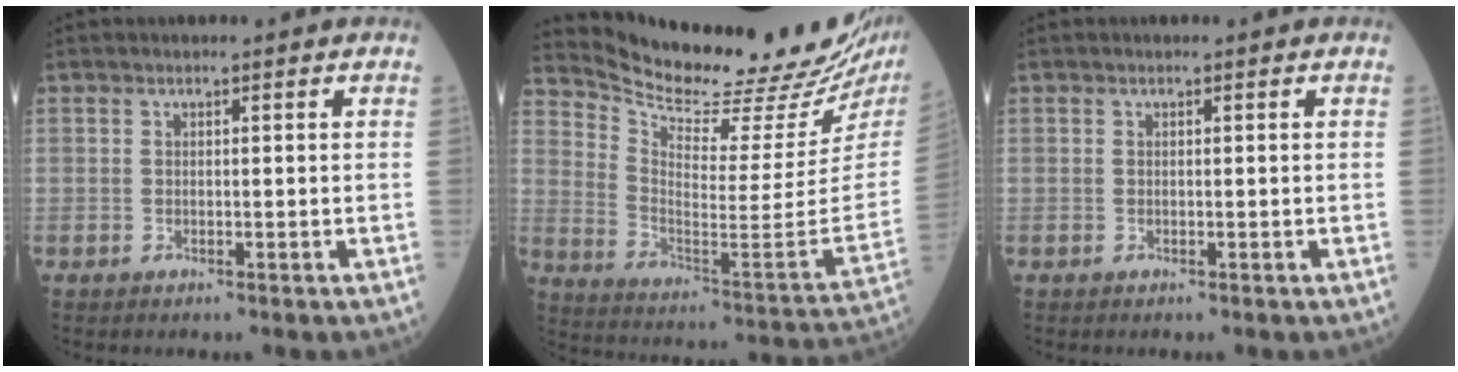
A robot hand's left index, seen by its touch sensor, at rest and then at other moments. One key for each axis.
{"total": 23.7, "fx": 21.8, "fy": 1.8, "fz": 9.1, "tx": -0.158, "ty": -0.101, "tz": 0.308}
{"total": 0.0}